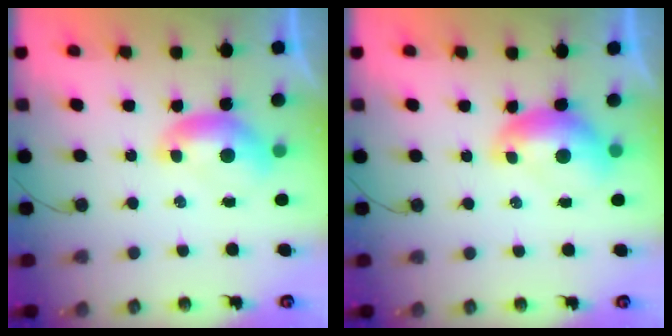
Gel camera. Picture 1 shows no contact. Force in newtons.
{"total": 1.2, "press": 1.1, "slide": 0.6}